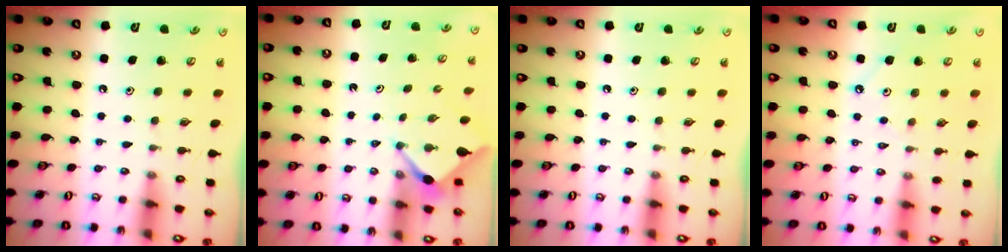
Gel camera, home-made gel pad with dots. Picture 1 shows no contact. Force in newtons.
{"total": 2.6, "press": 2.6, "slide": 0.3}
{"total": 0.0}
{"total": 2.6, "press": 2.6, "slide": 0.4}